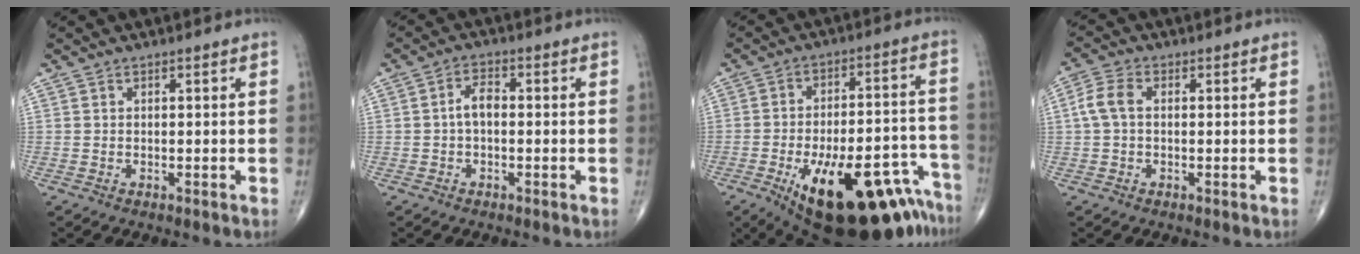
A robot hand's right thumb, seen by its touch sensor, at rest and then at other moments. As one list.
[{"total": 3.3, "force": [-0.4, 1.8, 2.7], "torque": [-0.044, 0.015, -0.012]}, {"total": 26.3, "force": [-15.6, 9.8, 18.8], "torque": [-0.193, 0.070, -0.216]}, {"total": 4.6, "force": [0.3, 2.9, 3.6], "torque": [-0.085, 0.015, 0.002]}]